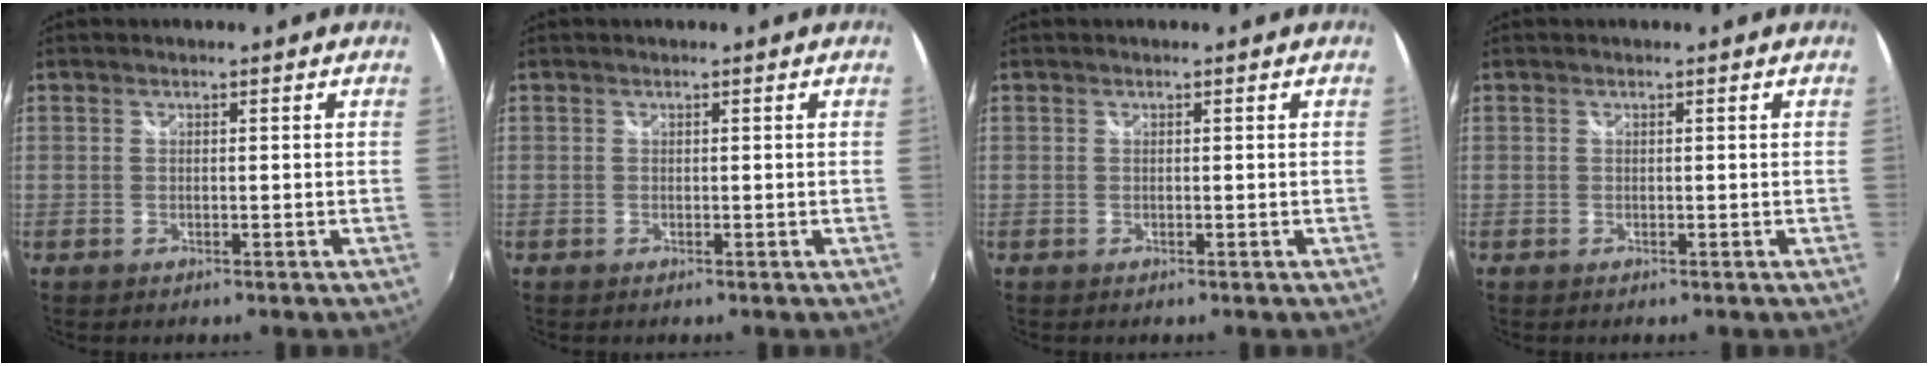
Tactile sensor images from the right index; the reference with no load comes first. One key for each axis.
{"total": 0.0}
{"total": 0.0}
{"total": 0.0}